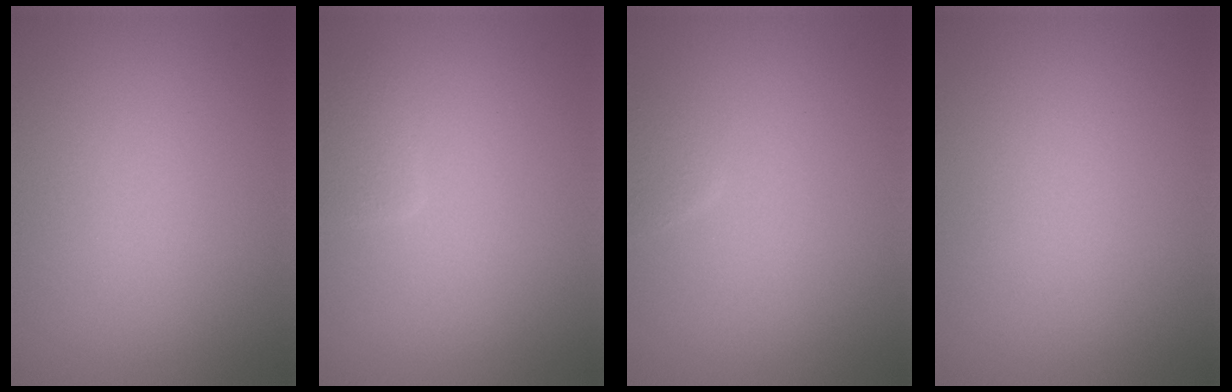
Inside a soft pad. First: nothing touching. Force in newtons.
{"total": 1.5, "press": 1.5, "slide": 0.1}
{"total": 1.1, "press": 1.1, "slide": 0.1}
{"total": 0.0}